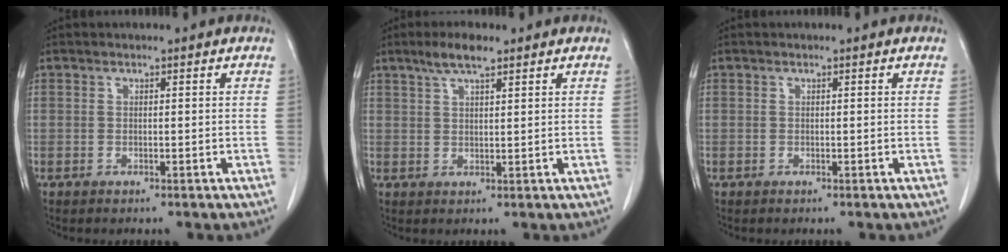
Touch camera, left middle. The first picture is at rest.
{"total": 4.4, "force": [3.1, 0.8, 3.0], "torque": [-0.062, 0.007, 0.058]}
{"total": 0.0}